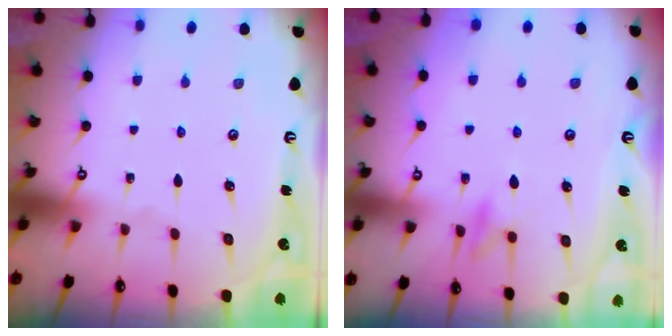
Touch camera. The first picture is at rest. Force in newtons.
{"total": 9.9, "press": 9.9, "slide": 0.9}